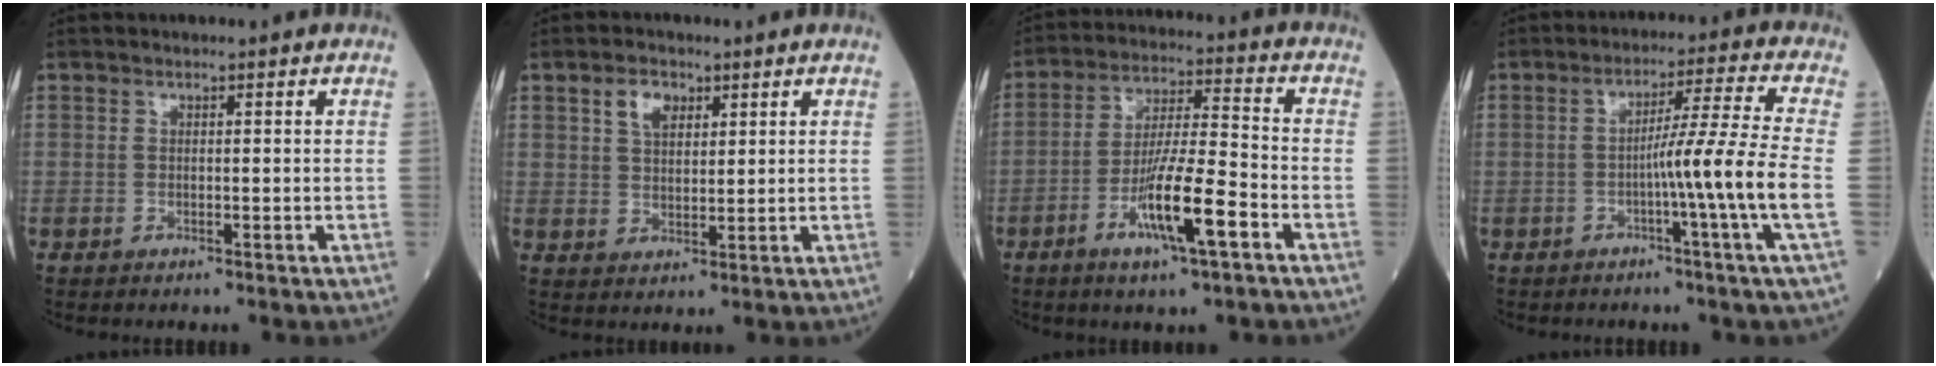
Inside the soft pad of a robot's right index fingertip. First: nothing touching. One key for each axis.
{"total": 4.2, "fx": 2.1, "fy": 2.5, "fz": 2.6, "tx": -0.049, "ty": 0.008, "tz": 0.041}
{"total": 11.5, "fx": -5.1, "fy": 0.8, "fz": 10.3, "tx": -0.190, "ty": -0.007, "tz": -0.093}
{"total": 9.2, "fx": -2.4, "fy": -2.9, "fz": 8.4, "tx": -0.132, "ty": -0.003, "tz": -0.045}